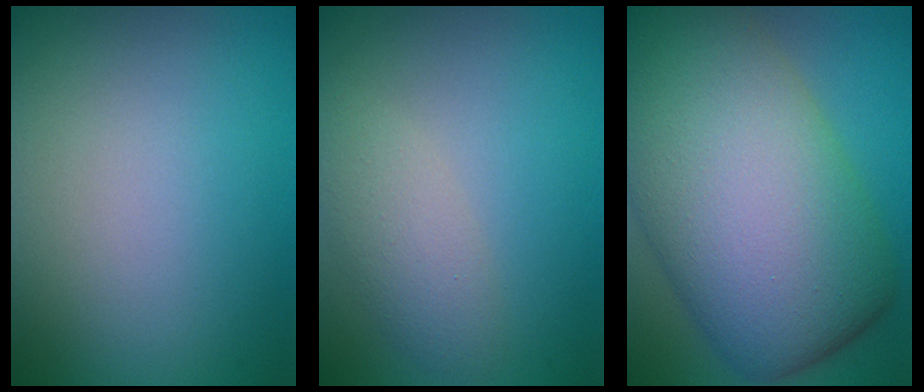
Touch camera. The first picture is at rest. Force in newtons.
{"total": 2.6, "press": 2.6, "slide": 0.2}
{"total": 16.5, "press": 16.4, "slide": 0.7}